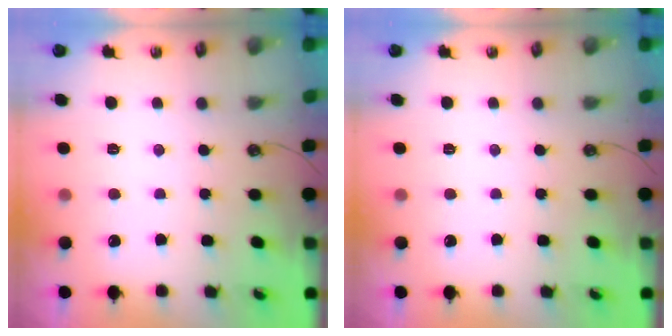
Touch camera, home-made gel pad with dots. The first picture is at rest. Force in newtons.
{"total": 0.0}